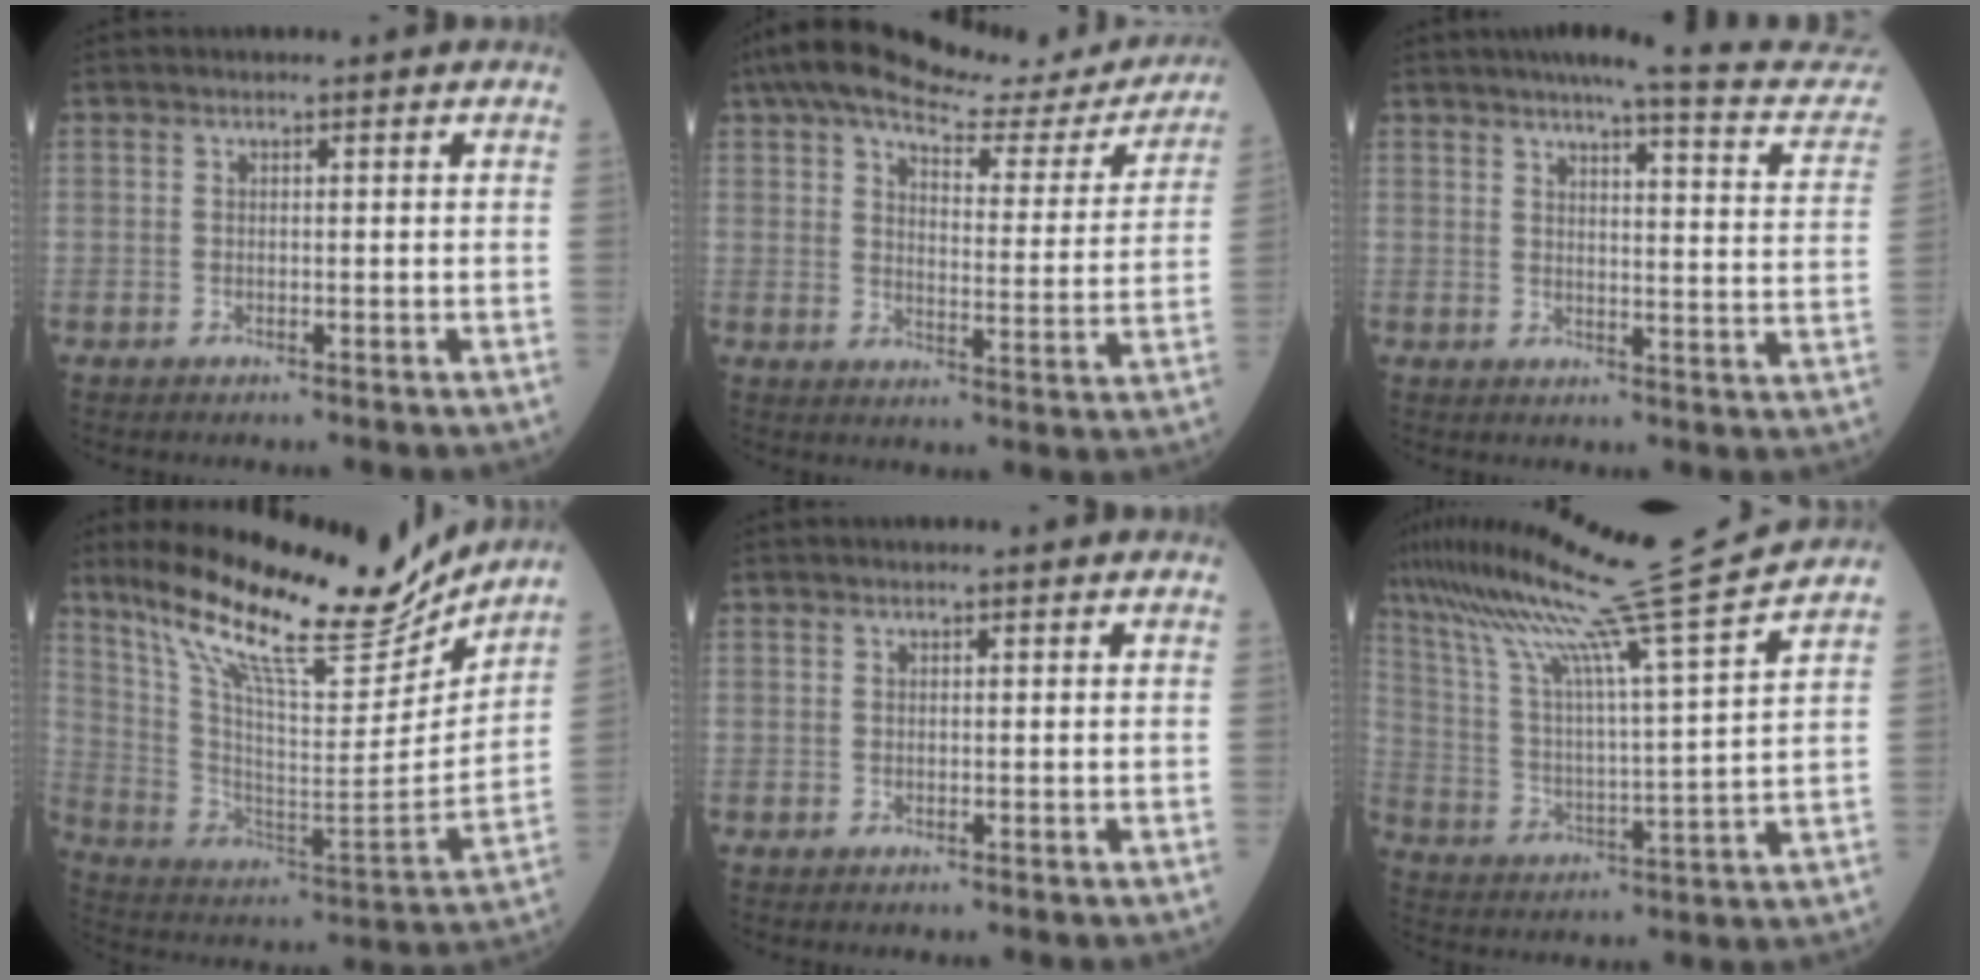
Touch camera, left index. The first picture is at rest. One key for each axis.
{"total": 22.2, "fx": 19.6, "fy": 5.1, "fz": 9.2, "tx": -0.133, "ty": -0.009, "tz": 0.246}
{"total": 16.9, "fx": 15.0, "fy": 1.6, "fz": 7.8, "tx": -0.085, "ty": -0.032, "tz": 0.158}
{"total": 22.8, "fx": 18.7, "fy": 3.7, "fz": 12.5, "tx": -0.225, "ty": -0.022, "tz": 0.304}
{"total": 0.0}
{"total": 21.5, "fx": 18.0, "fy": -3.1, "fz": 11.3, "tx": -0.206, "ty": -0.028, "tz": 0.288}